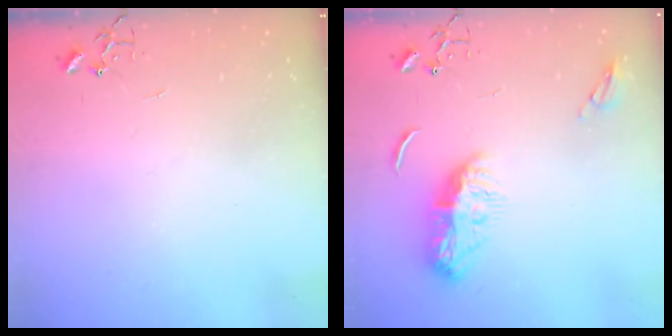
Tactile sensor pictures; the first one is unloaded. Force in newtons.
{"total": 12.5, "press": 12.4, "slide": 0.9}